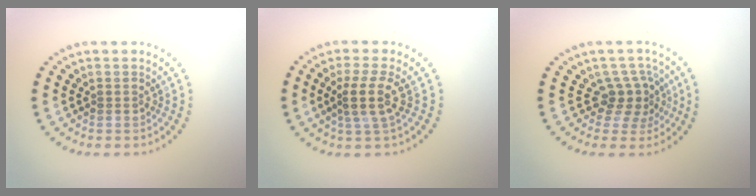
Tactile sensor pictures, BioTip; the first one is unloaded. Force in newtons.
{"total": 2.9, "press": 2.3, "slide": 1.8}
{"total": 2.9, "press": 2.0, "slide": 2.1}